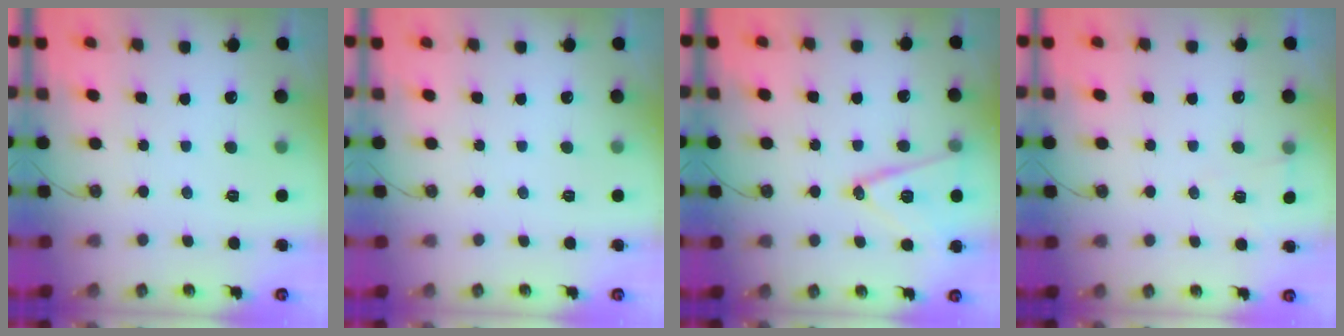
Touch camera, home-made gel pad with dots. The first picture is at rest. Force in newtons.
{"total": 0.0}
{"total": 14.1, "press": 13.7, "slide": 3.3}
{"total": 4.6, "press": 3.9, "slide": 2.3}